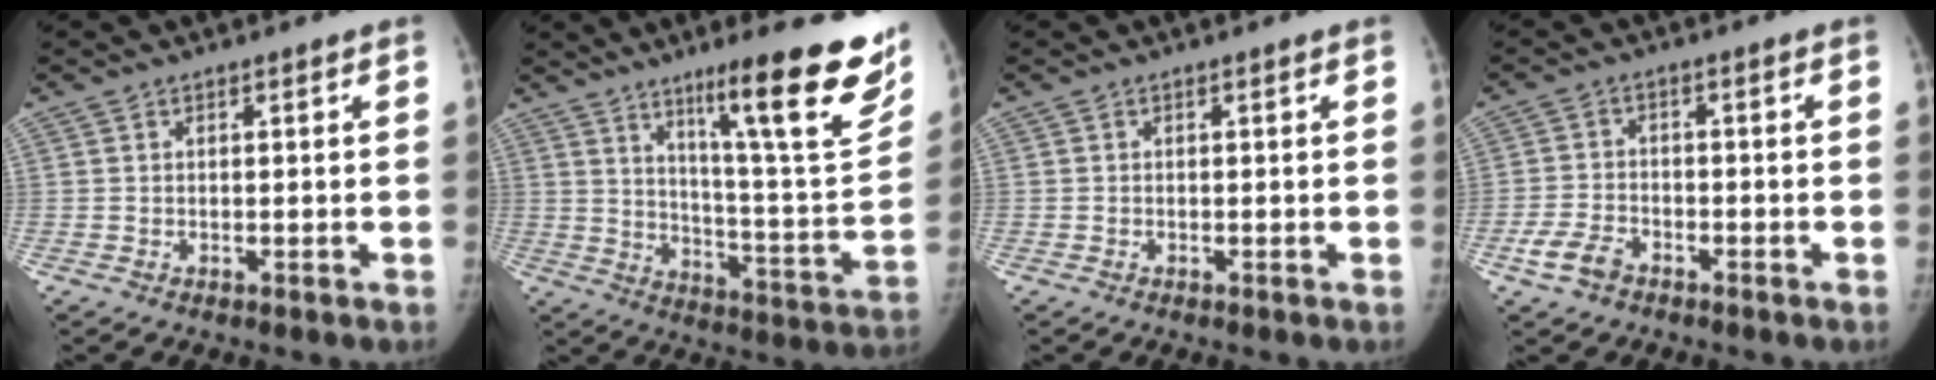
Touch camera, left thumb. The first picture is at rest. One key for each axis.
{"total": 24.7, "fx": 14.9, "fy": 3.9, "fz": 19.4, "tx": -0.242, "ty": -0.073, "tz": 0.228}
{"total": 0.0}
{"total": 4.9, "fx": -3.0, "fy": 2.9, "fz": 2.6, "tx": -0.055, "ty": 0.015, "tz": -0.056}